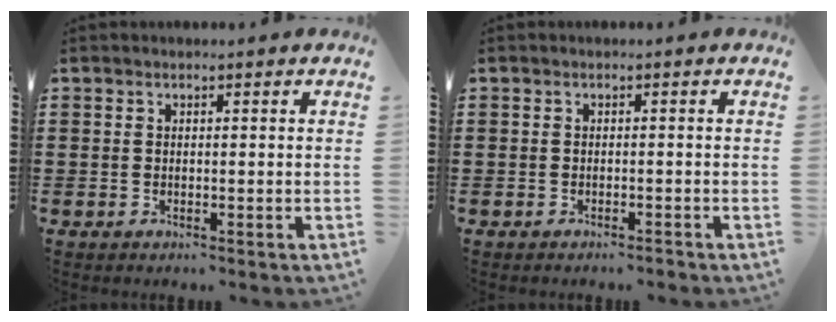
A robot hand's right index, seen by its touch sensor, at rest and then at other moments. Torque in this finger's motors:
{"motor_torque": [0.13, -0.05, 0.02, 0.01]}